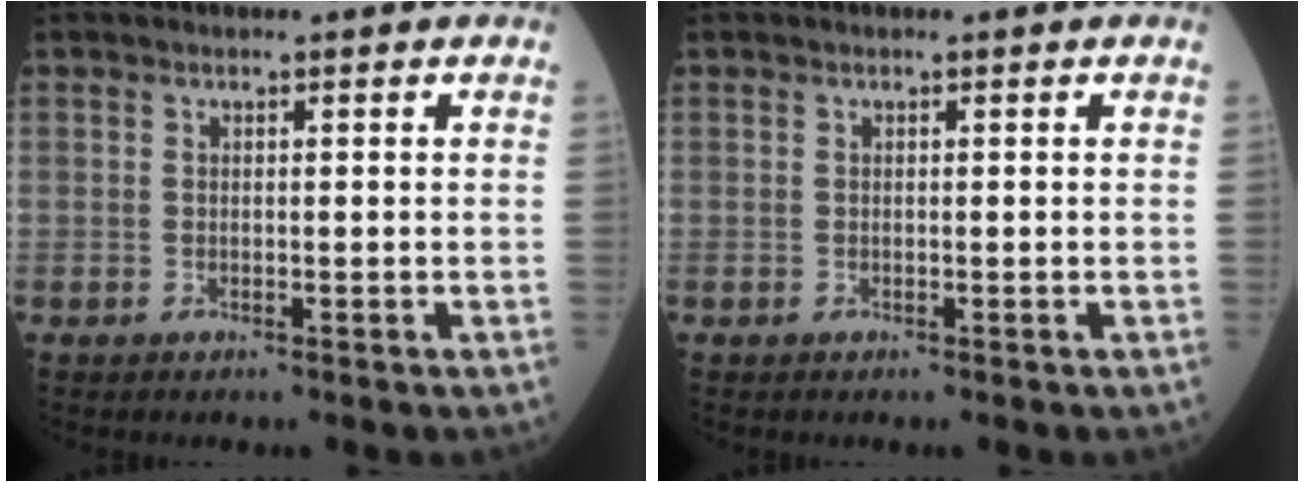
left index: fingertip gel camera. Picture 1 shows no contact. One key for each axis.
{"total": 0.0}